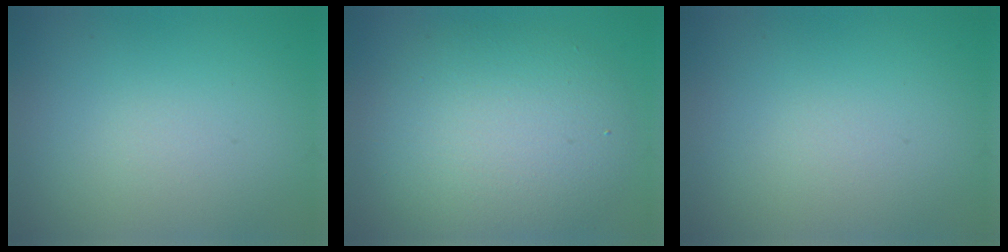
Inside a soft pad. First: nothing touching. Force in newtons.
{"total": 7.0, "press": 7.0, "slide": 0.5}
{"total": 0.0}